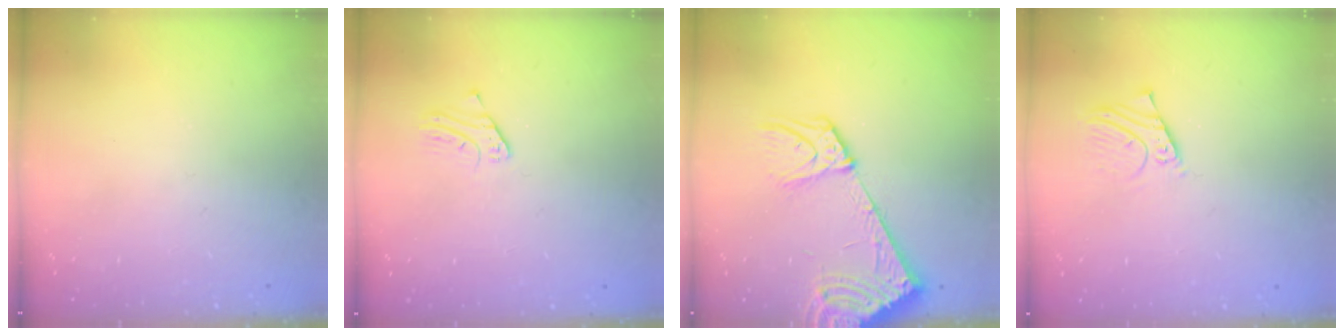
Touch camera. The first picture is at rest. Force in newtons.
{"total": 1.8, "press": 1.7, "slide": 0.2}
{"total": 12.8, "press": 12.5, "slide": 3.0}
{"total": 4.2, "press": 4.2, "slide": 0.2}